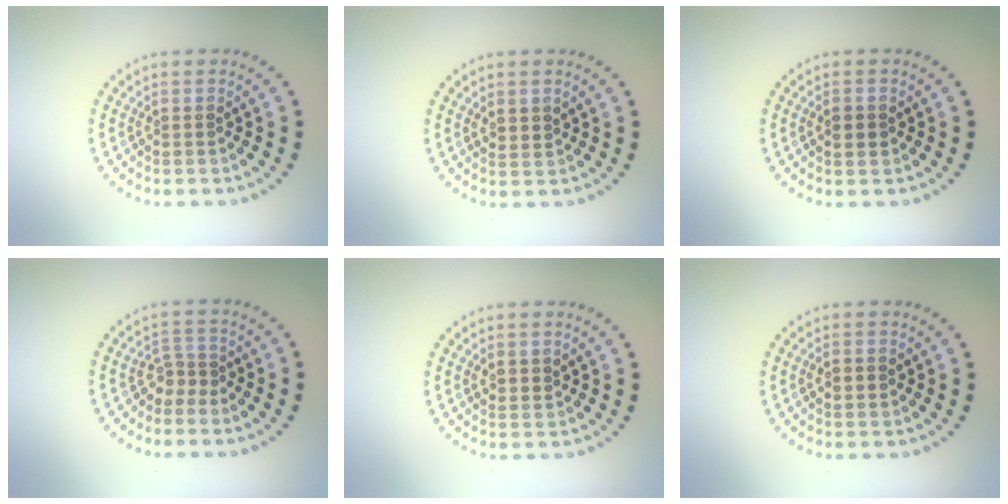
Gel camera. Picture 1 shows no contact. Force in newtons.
{"total": 1.2, "press": 1.0, "slide": 0.6}
{"total": 2.0, "press": 2.0, "slide": 0.0}
{"total": 1.7, "press": 1.1, "slide": 1.3}
{"total": 1.2, "press": 1.0, "slide": 0.6}
{"total": 1.0, "press": 1.0, "slide": 0.2}